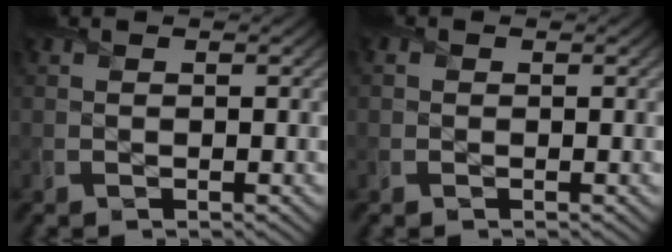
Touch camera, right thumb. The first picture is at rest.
{"total": 0.7, "force": [0.1, 0.7, 0.2], "torque": [-0.002, -0.003, 0.001]}